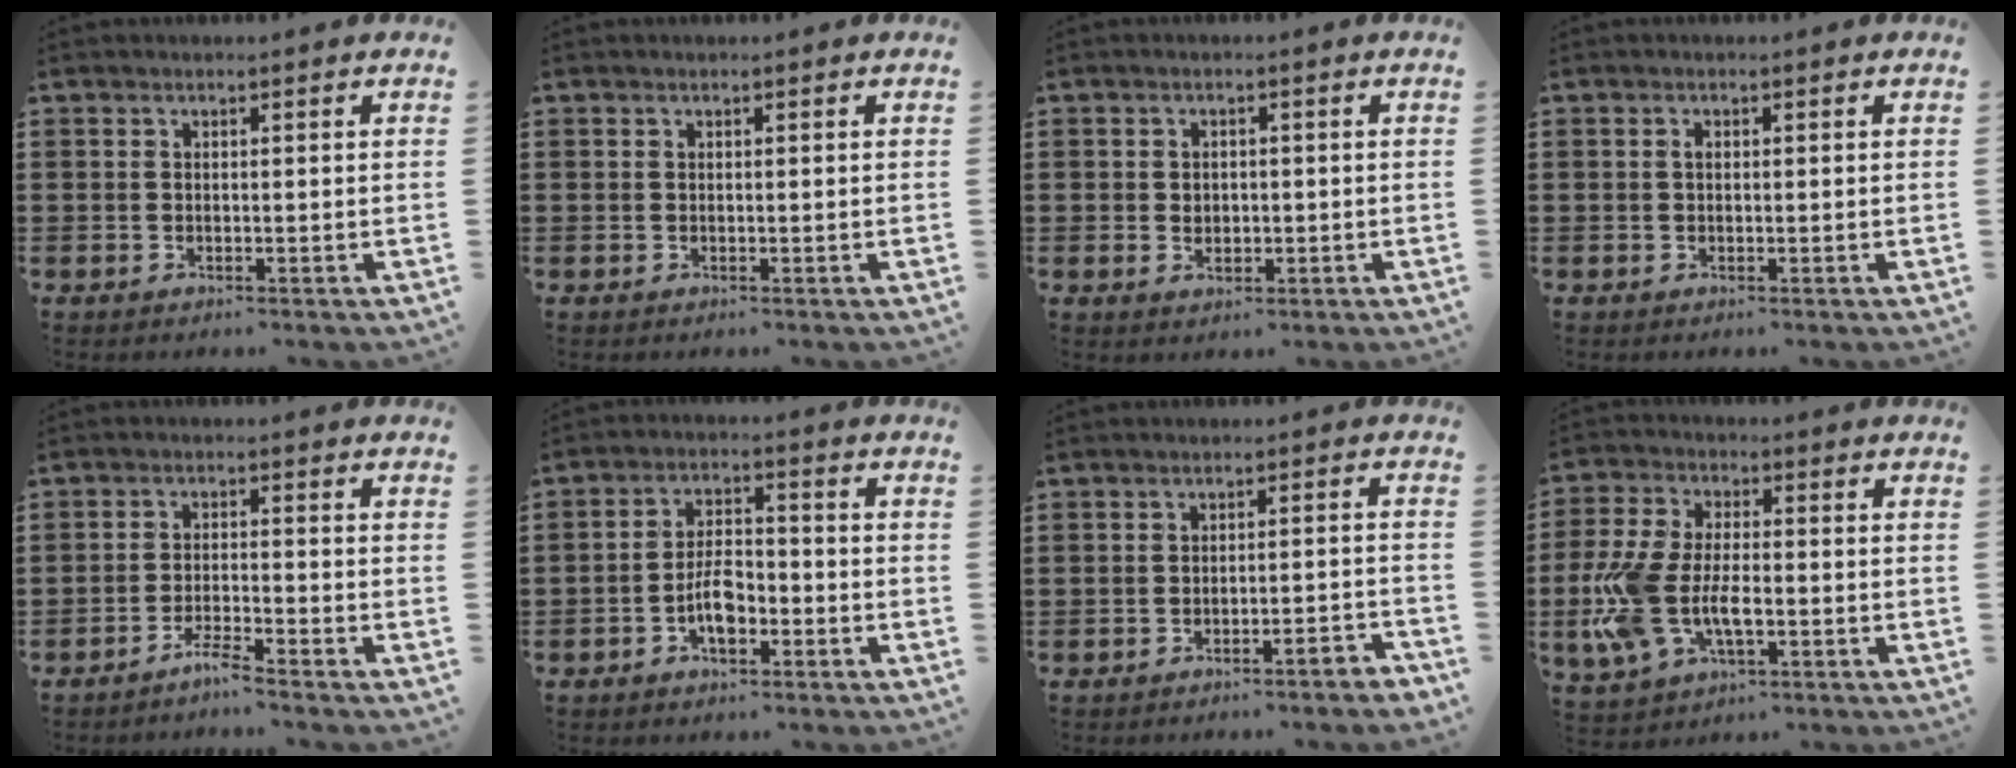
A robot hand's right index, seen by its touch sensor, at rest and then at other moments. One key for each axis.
{"total": 0.0}
{"total": 1.8, "fx": -0.1, "fy": 1.5, "fz": 1.0, "tx": -0.023, "ty": 0.008, "tz": -0.004}
{"total": 0.7, "fx": 0.1, "fy": 0.4, "fz": 0.6, "tx": -0.013, "ty": 0.001, "tz": 0.001}
{"total": 2.9, "fx": -2.7, "fy": -0.2, "fz": 1.2, "tx": -0.028, "ty": 0.001, "tz": -0.055}
{"total": 5.5, "fx": -2.3, "fy": 2.6, "fz": 4.3, "tx": -0.094, "ty": 0.003, "tz": -0.046}
{"total": 2.7, "fx": -2.4, "fy": -0.1, "fz": 1.2, "tx": -0.022, "ty": 0.000, "tz": -0.050}
{"total": 10.0, "fx": -2.6, "fy": 5.2, "fz": 8.2, "tx": -0.208, "ty": -0.014, "tz": -0.052}